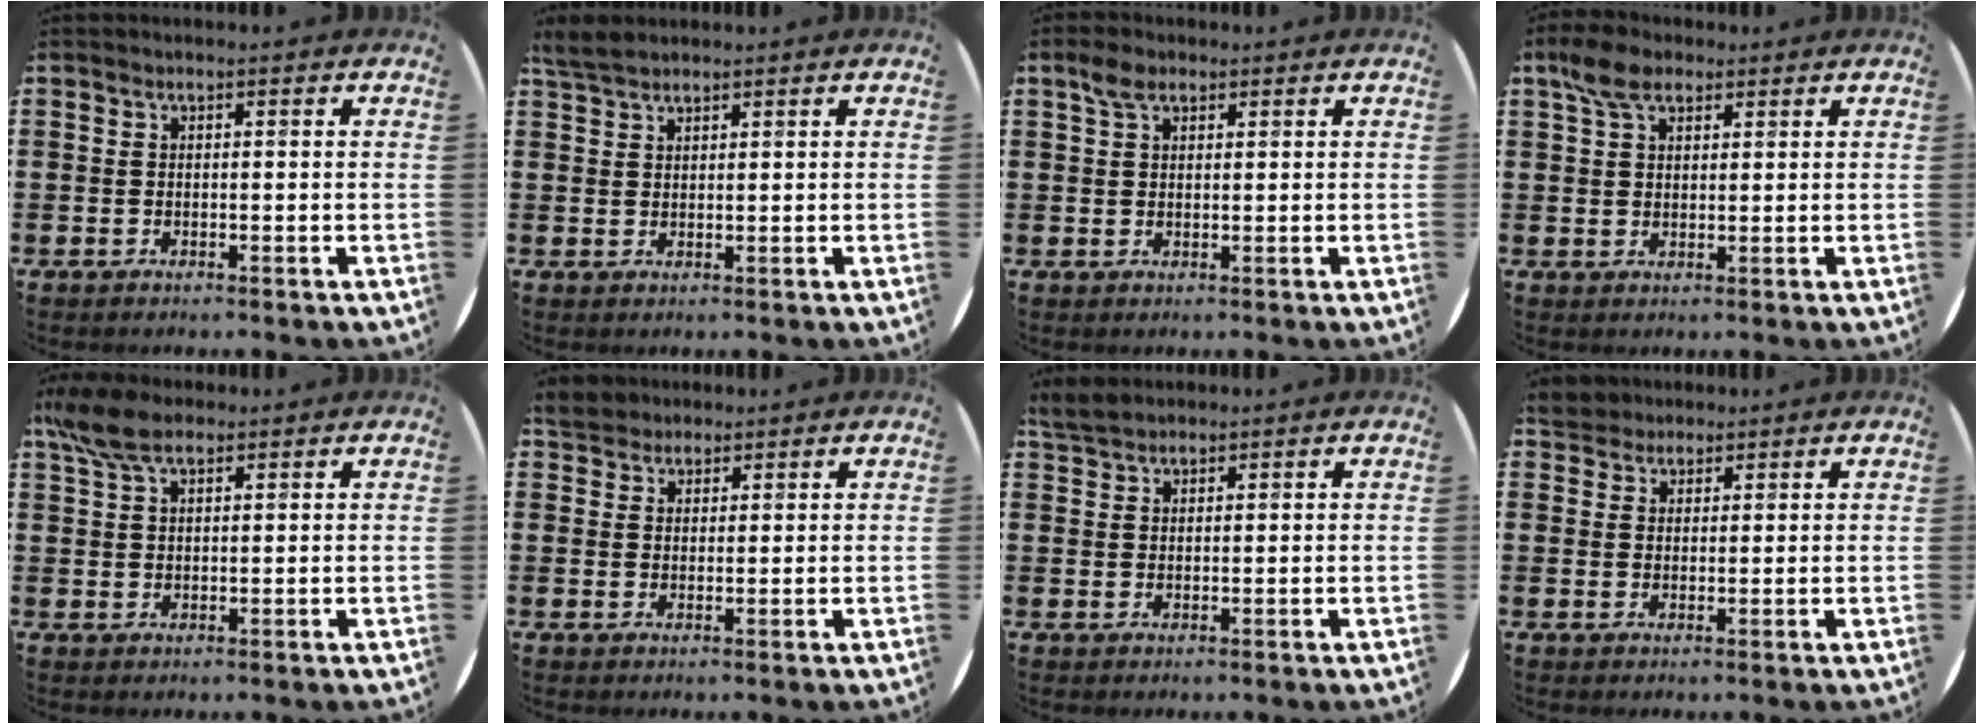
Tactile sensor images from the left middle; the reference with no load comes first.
{"total": 2.8, "force": [2.6, 0.8, 0.9], "torque": [-0.017, 0.000, 0.048]}
{"total": 2.8, "force": [1.8, 1.5, 1.5], "torque": [-0.025, 0.004, 0.032]}
{"total": 4.7, "force": [3.3, 2.5, 2.3], "torque": [-0.046, 0.007, 0.060]}
{"total": 5.7, "force": [4.1, 2.3, 3.3], "torque": [-0.066, -0.002, 0.074]}
{"total": 3.7, "force": [3.3, 1.5, 0.4], "torque": [-0.012, -0.001, 0.063]}
{"total": 2.9, "force": [2.7, 0.8, 0.8], "torque": [-0.013, 0.000, 0.050]}
{"total": 3.6, "force": [3.3, 1.5, 0.1], "torque": [-0.006, -0.003, 0.063]}